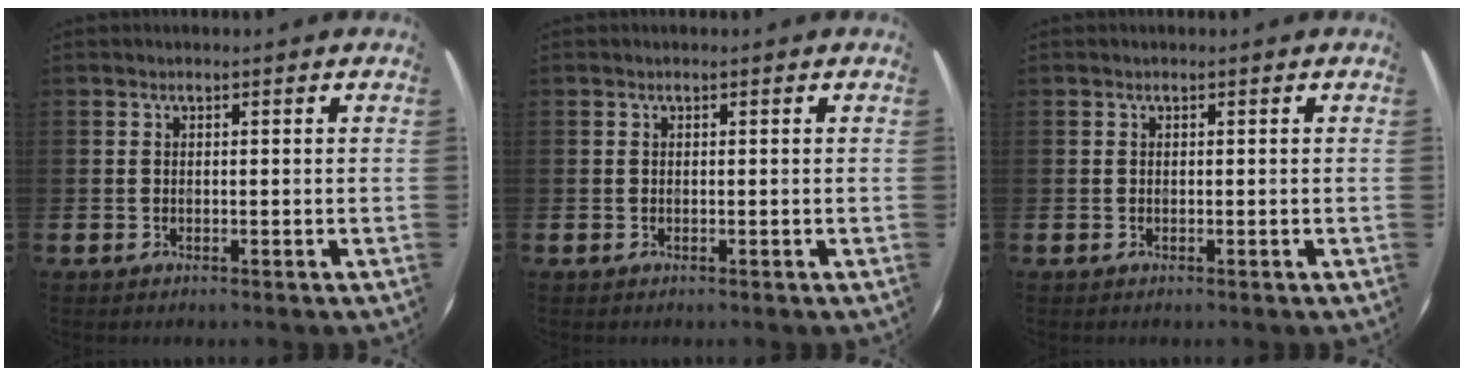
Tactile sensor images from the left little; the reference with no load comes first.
{"total": 0.0}
{"total": 0.0}